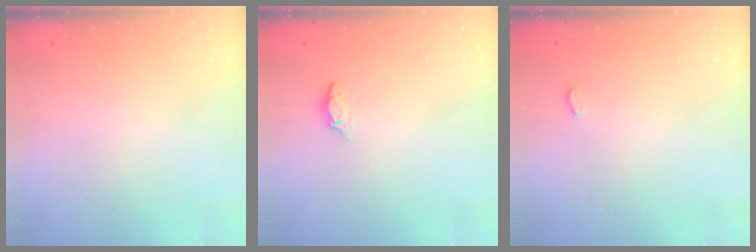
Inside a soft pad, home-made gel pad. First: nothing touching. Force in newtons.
{"total": 3.7, "press": 3.6, "slide": 0.6}
{"total": 2.3, "press": 2.3, "slide": 0.3}